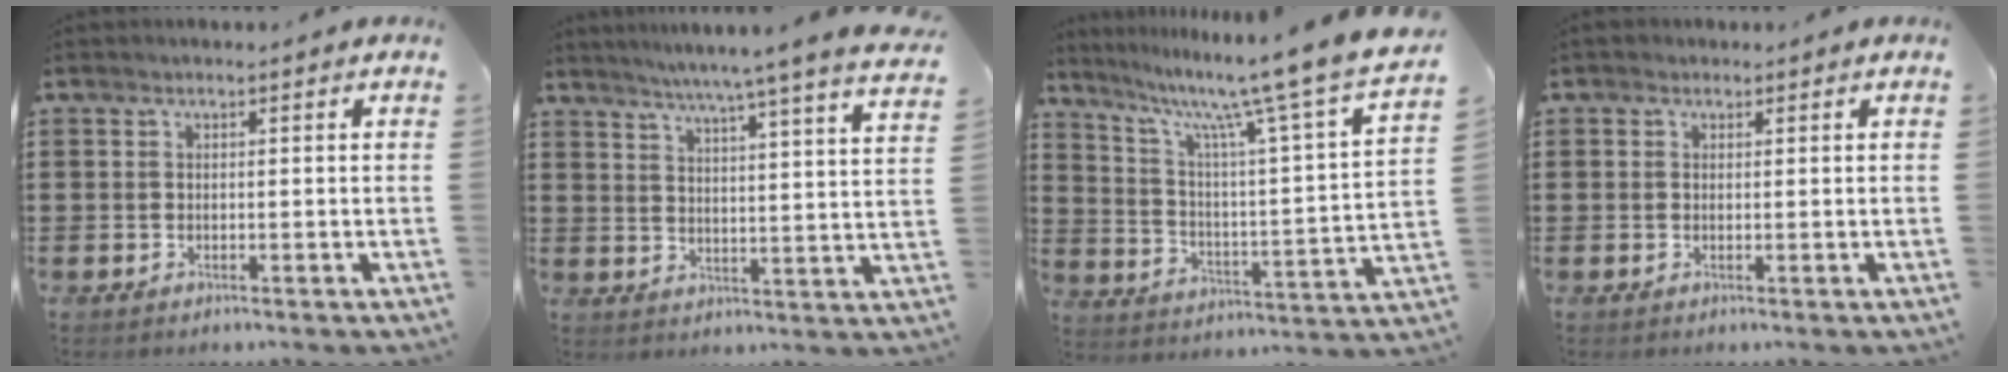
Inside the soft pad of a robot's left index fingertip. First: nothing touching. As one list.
[{"total": 5.8, "force": [5.1, -1.4, 2.5], "torque": [-0.068, -0.040, 0.081]}, {"total": 11.5, "force": [9.5, -0.6, 6.5], "torque": [-0.137, -0.082, 0.144]}, {"total": 0.7, "force": [0.4, 0.6, 0.1], "torque": [-0.004, 0.006, 0.007]}]